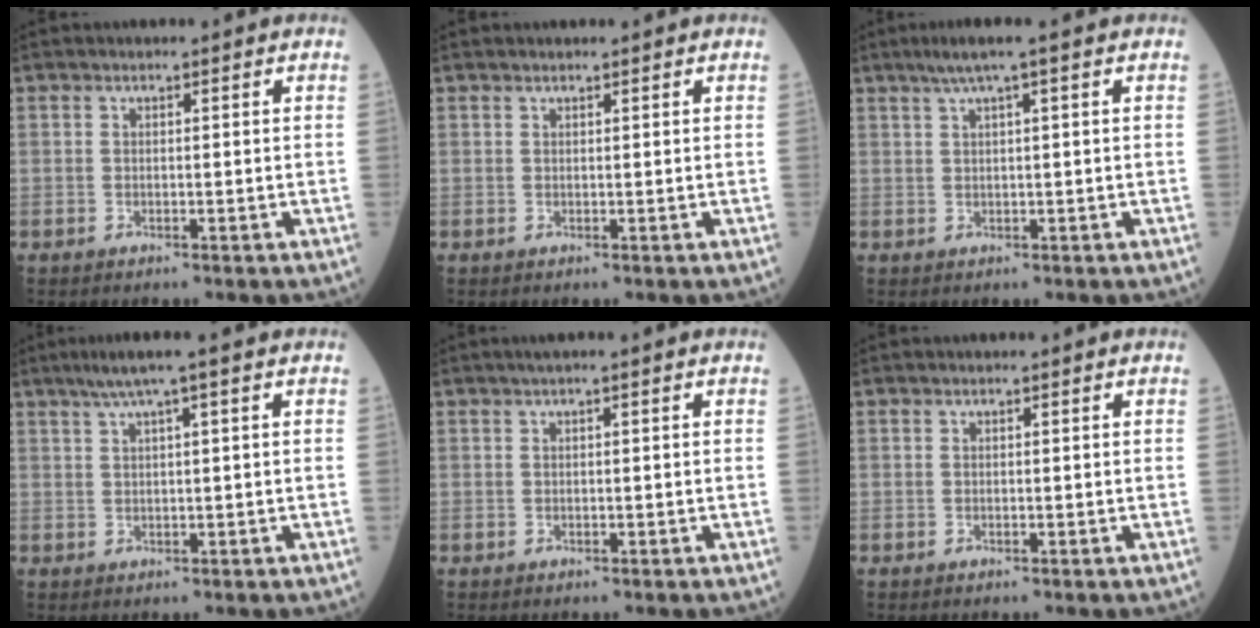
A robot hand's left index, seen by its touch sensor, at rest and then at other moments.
{"total": 1.1, "force": [1.0, 0.1, 0.4], "torque": [-0.004, 0.017, 0.019]}
{"total": 3.9, "force": [2.4, -0.5, 3.1], "torque": [-0.063, 0.014, 0.048]}
{"total": 4.5, "force": [2.8, -0.6, 3.5], "torque": [-0.070, 0.016, 0.053]}
{"total": 1.0, "force": [0.5, -0.1, 0.9], "torque": [-0.020, 0.009, 0.009]}
{"total": 0.0}